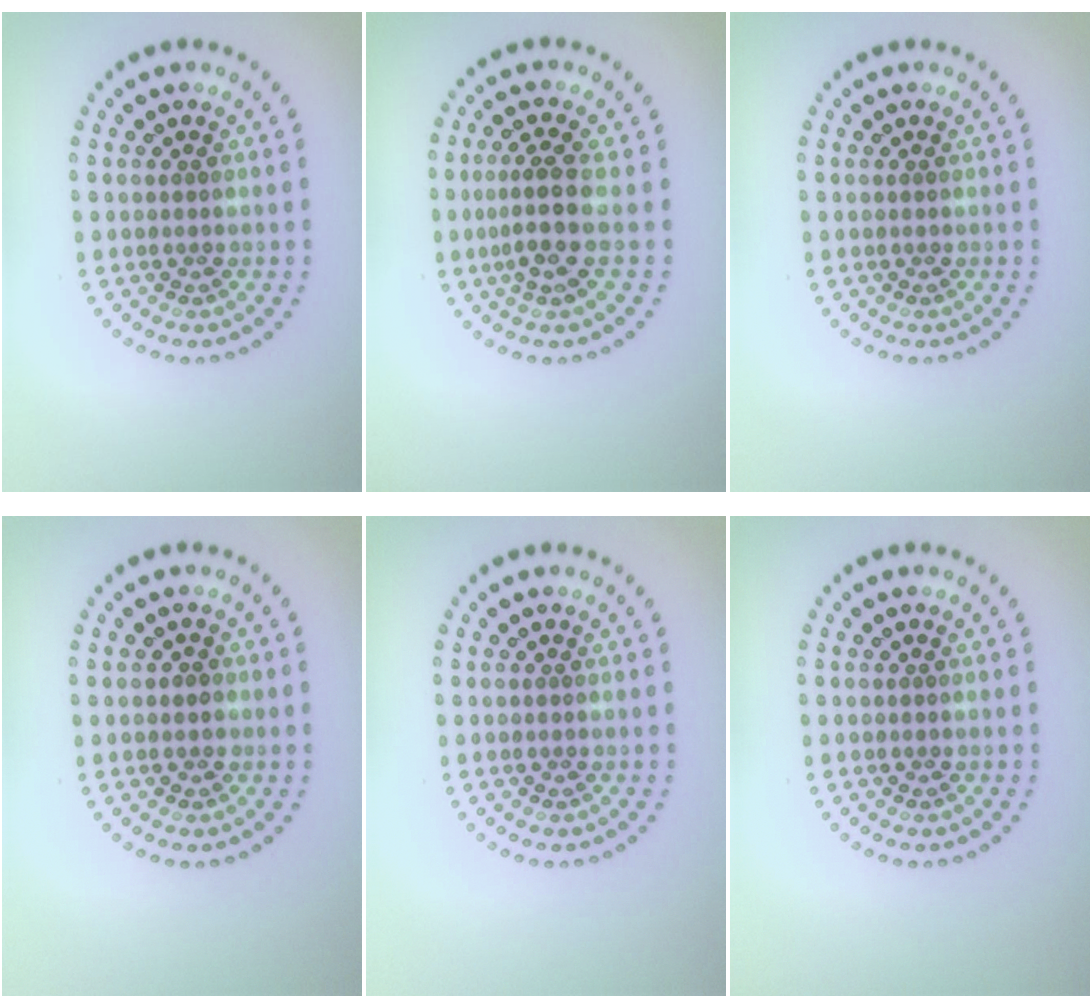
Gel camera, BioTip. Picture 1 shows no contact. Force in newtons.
{"total": 3.2, "press": 2.5, "slide": 2.0}
{"total": 0.0}
{"total": 0.5, "press": 0.4, "slide": 0.3}
{"total": 0.0}
{"total": 0.0}